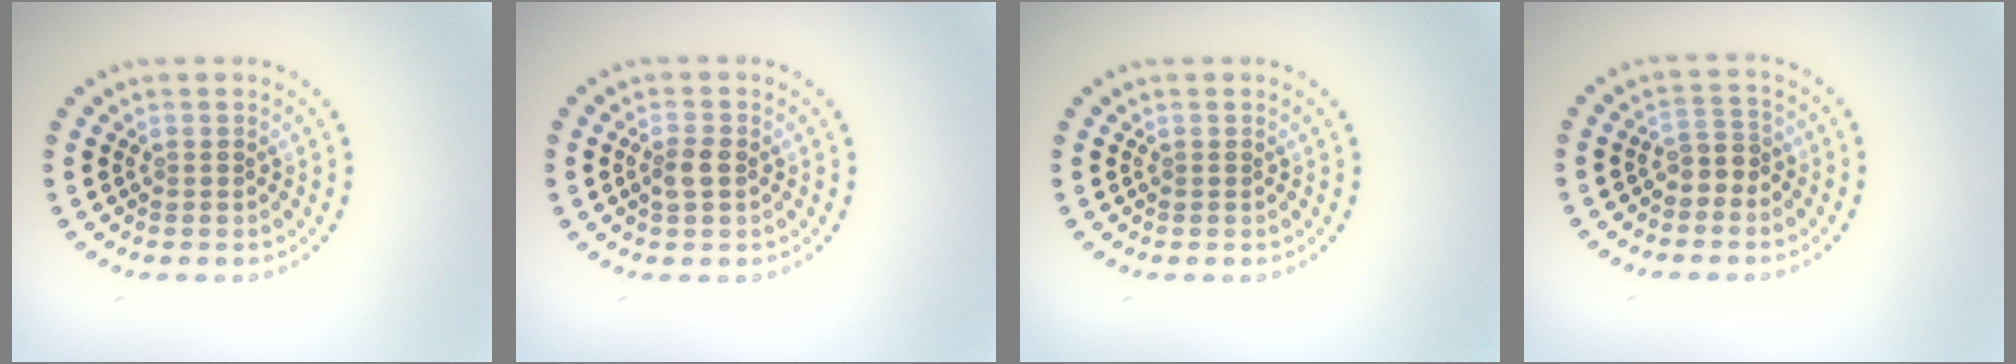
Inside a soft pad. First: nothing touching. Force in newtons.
{"total": 1.7, "press": 1.6, "slide": 0.3}
{"total": 0.0}
{"total": 1.9, "press": 1.6, "slide": 1.0}